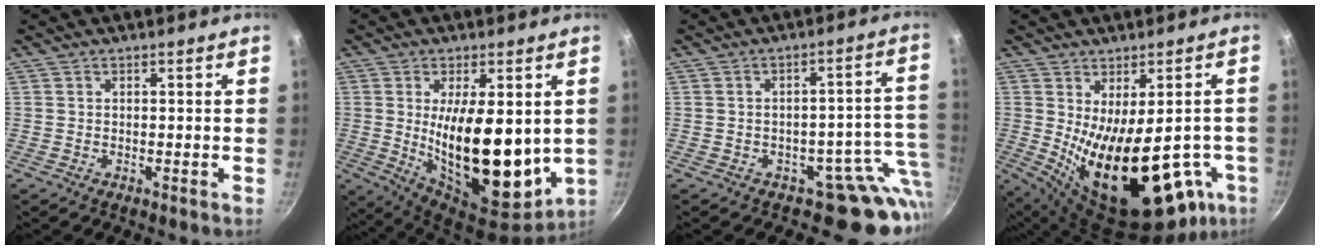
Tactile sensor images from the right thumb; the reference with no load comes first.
{"total": 20.0, "force": [1.0, 9.0, 17.8], "torque": [-0.263, -0.036, 0.032]}
{"total": 9.4, "force": [-2.4, 6.9, 5.9], "torque": [0.002, 0.025, -0.033]}
{"total": 24.9, "force": [-5.1, 11.7, 21.4], "torque": [-0.287, -0.039, -0.039]}